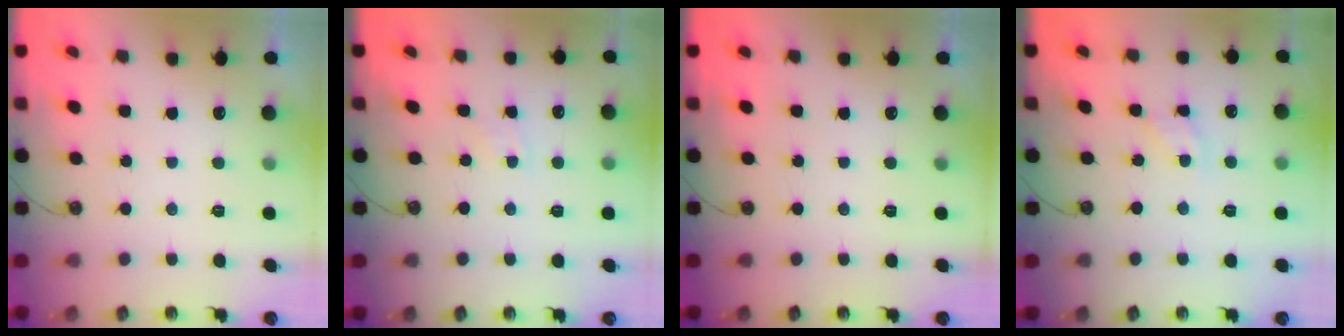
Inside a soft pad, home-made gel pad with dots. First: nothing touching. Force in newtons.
{"total": 2.7, "press": 2.7, "slide": 0.3}
{"total": 0.0}
{"total": 4.0, "press": 4.0, "slide": 0.2}